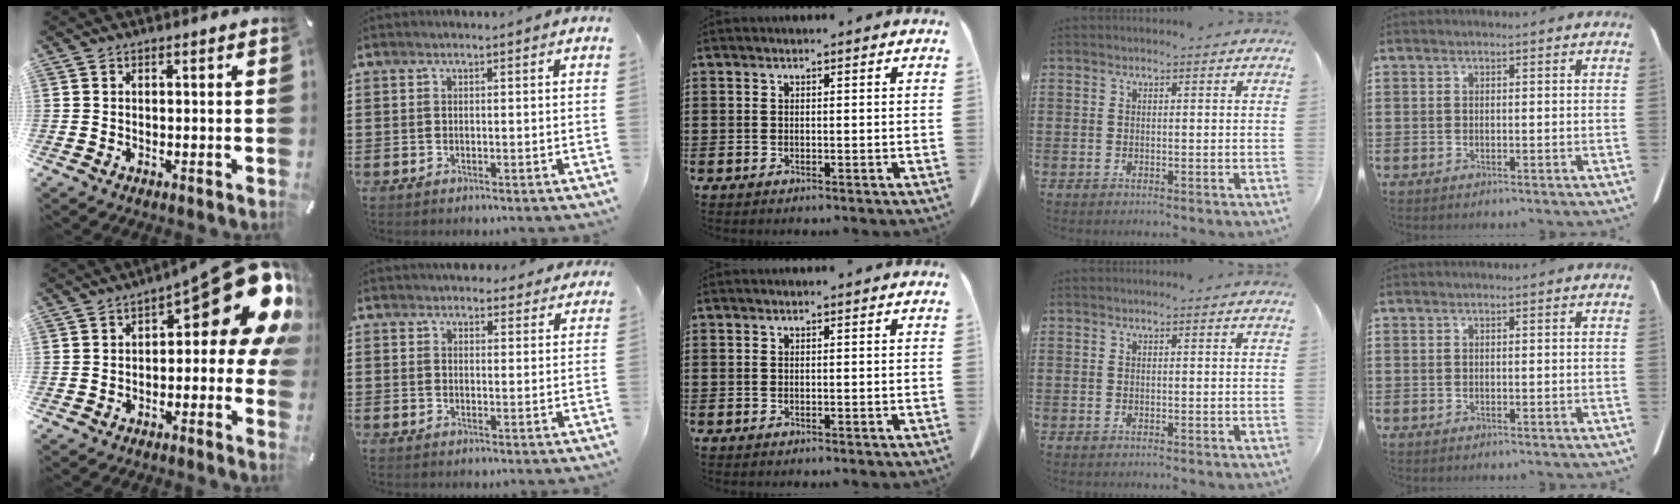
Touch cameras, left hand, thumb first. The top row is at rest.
{"thumb": {"total": 16.5, "force": [6.8, 6.5, 13.5], "torque": [-0.164, -0.055, 0.111]}, "index": {"total": 3.6, "force": [3.5, 1.0, 0.3], "torque": [-0.008, -0.010, 0.064]}}